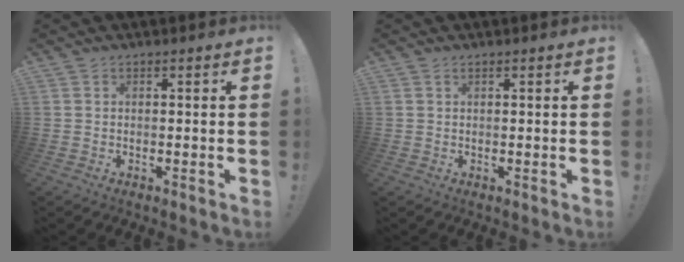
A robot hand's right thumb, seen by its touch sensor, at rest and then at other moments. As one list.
[{"total": 0.6, "force": [0.5, 0.2, 0.2], "torque": [-0.002, 0.000, 0.010]}]